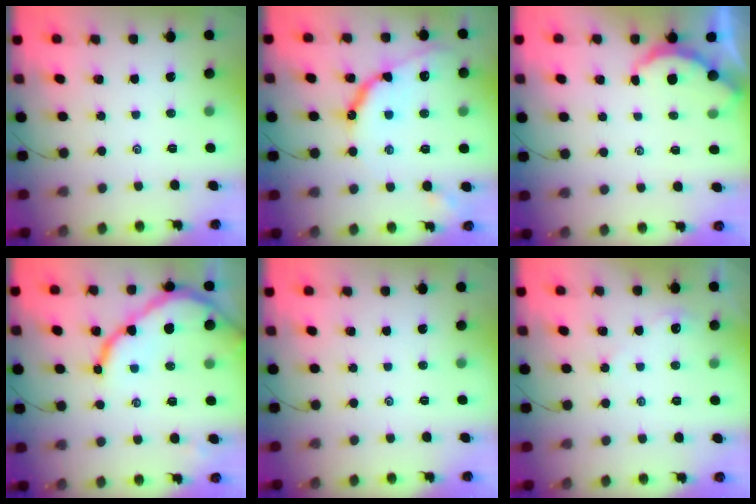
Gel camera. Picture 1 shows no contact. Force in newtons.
{"total": 12.7, "press": 12.7, "slide": 1.0}
{"total": 2.9, "press": 2.9, "slide": 0.3}
{"total": 11.9, "press": 11.8, "slide": 1.1}
{"total": 0.0}
{"total": 2.3, "press": 2.3, "slide": 0.2}